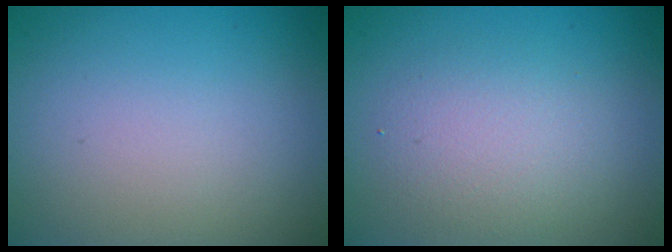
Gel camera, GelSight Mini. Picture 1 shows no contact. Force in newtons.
{"total": 3.0, "press": 3.0, "slide": 0.2}